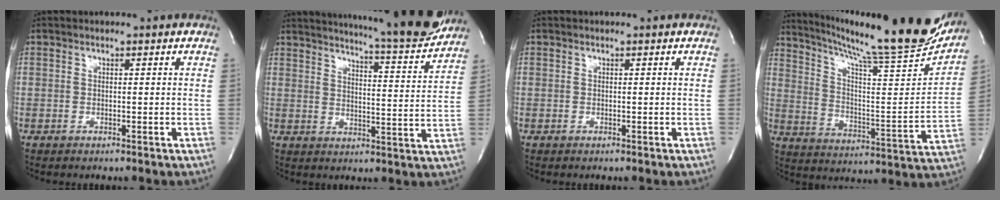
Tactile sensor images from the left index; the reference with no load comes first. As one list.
[{"total": 17.6, "force": [16.2, 0.1, 6.8], "torque": [-0.107, -0.060, 0.203]}, {"total": 0.0}, {"total": 24.3, "force": [21.6, 0.9, 11.1], "torque": [-0.181, -0.076, 0.297]}]